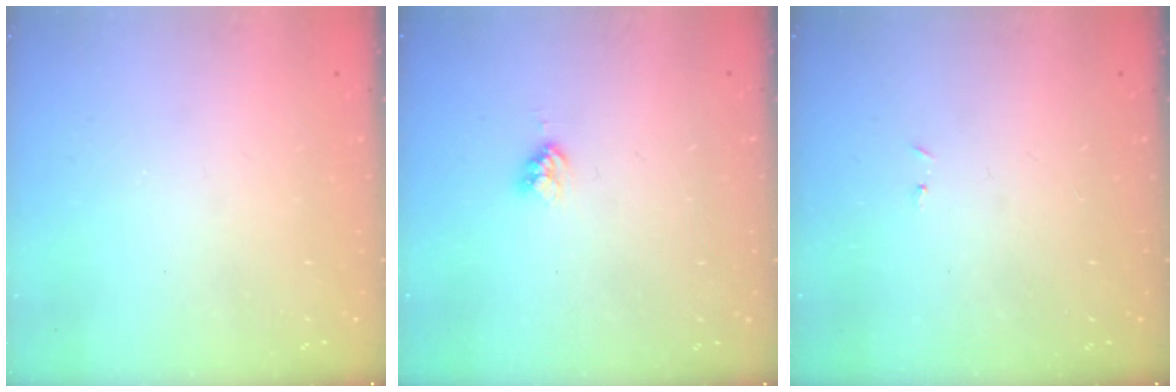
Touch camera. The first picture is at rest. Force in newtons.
{"total": 2.4, "press": 2.3, "slide": 0.4}
{"total": 2.9, "press": 2.9, "slide": 0.4}